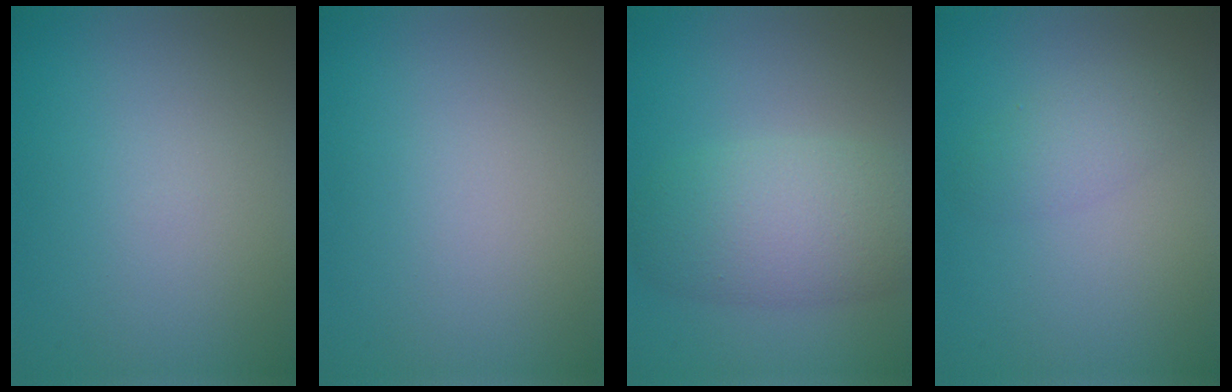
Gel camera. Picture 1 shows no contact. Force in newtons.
{"total": 0.0}
{"total": 5.8, "press": 5.8, "slide": 0.1}
{"total": 1.9, "press": 1.9, "slide": 0.1}